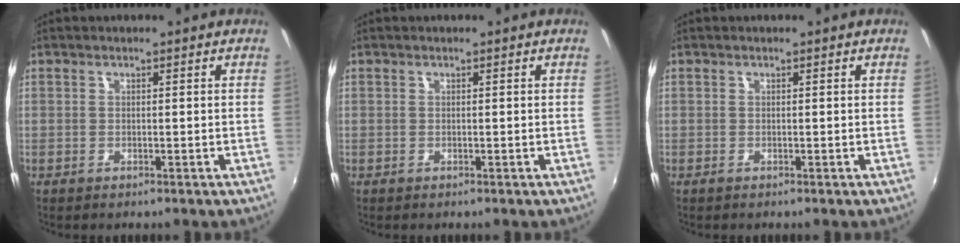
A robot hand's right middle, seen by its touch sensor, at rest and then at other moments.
{"total": 0.0}
{"total": 0.0}